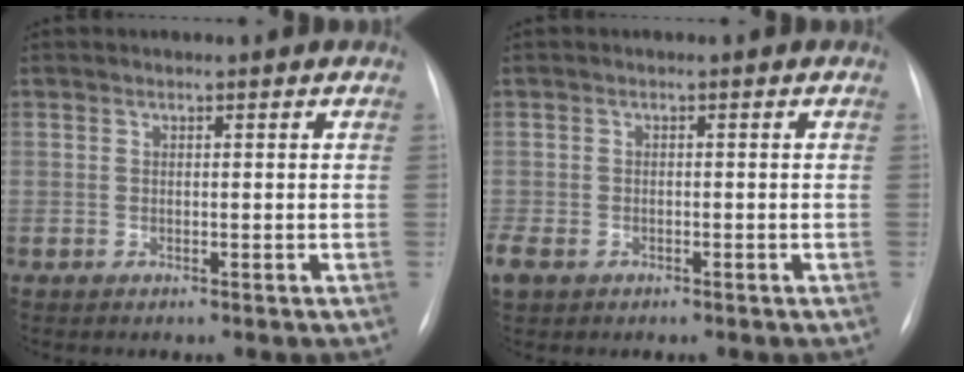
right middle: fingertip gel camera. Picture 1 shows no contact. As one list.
[{"total": 3.7, "force": [-2.2, 2.4, 1.7], "torque": [-0.041, -0.007, -0.033]}]